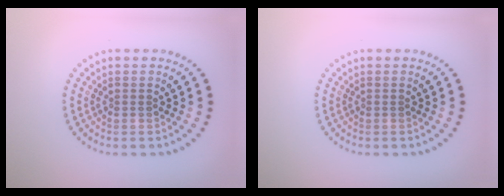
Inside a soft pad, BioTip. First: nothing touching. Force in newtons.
{"total": 0.0}